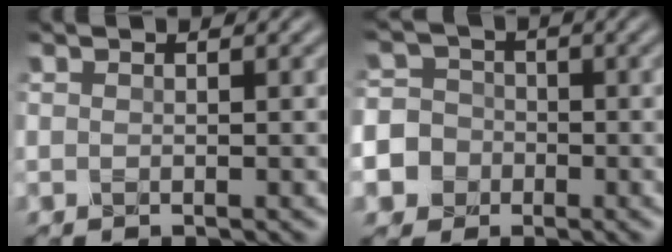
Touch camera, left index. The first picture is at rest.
{"total": 9.3, "force": [-4.1, 8.2, 1.9], "torque": [-0.054, -0.020, -0.102]}